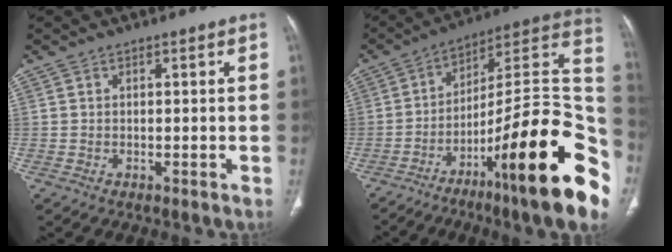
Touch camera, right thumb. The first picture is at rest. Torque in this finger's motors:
{"motor_torque": [1.79, 1.91, 1.90, -0.87, 0.23]}